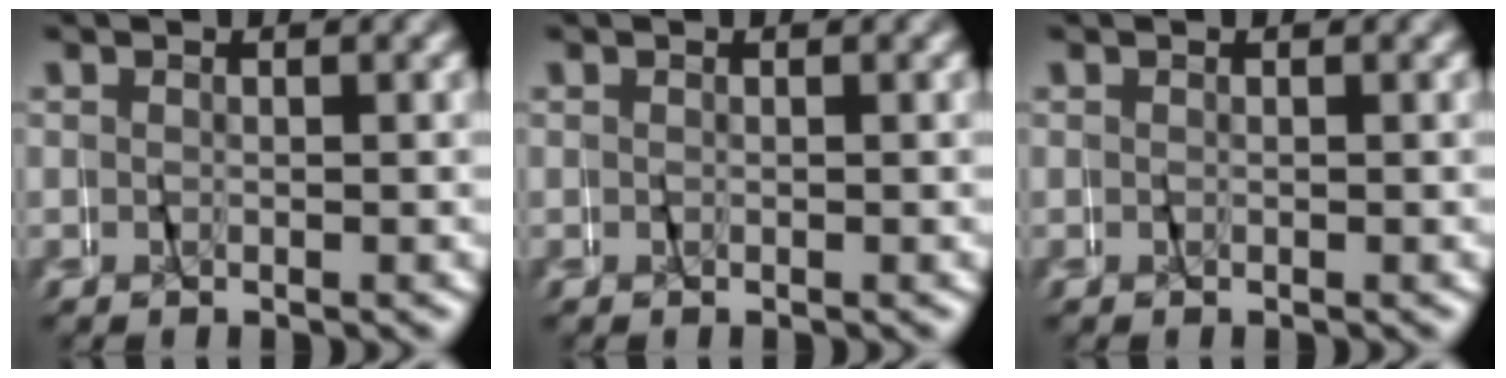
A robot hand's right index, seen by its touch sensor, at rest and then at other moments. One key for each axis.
{"total": 0.0}
{"total": 0.0}